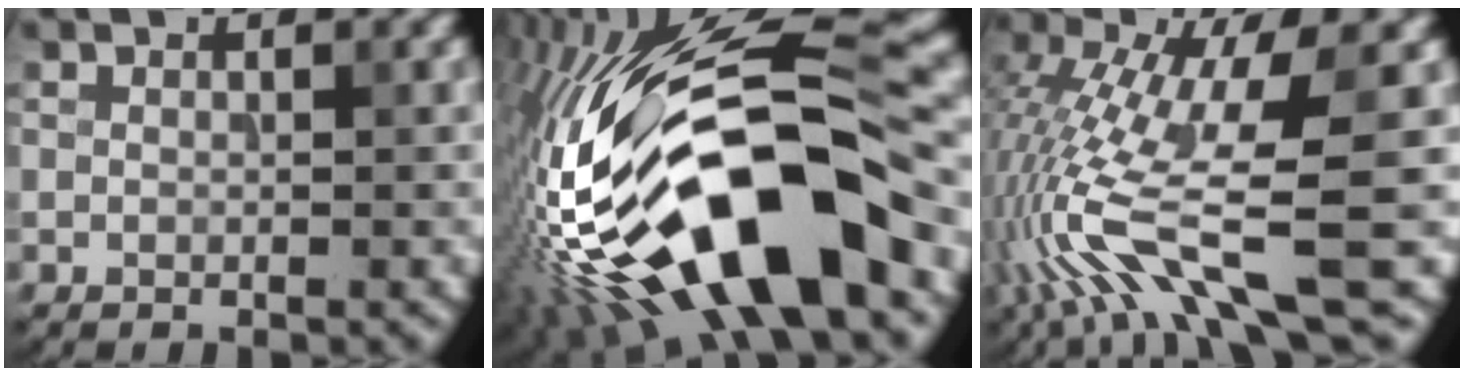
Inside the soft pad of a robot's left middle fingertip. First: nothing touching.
{"total": 17.7, "force": [-5.7, 6.3, 15.6], "torque": [-0.275, 0.015, -0.092]}
{"total": 11.4, "force": [-4.0, 2.5, 10.4], "torque": [-0.217, 0.002, -0.068]}